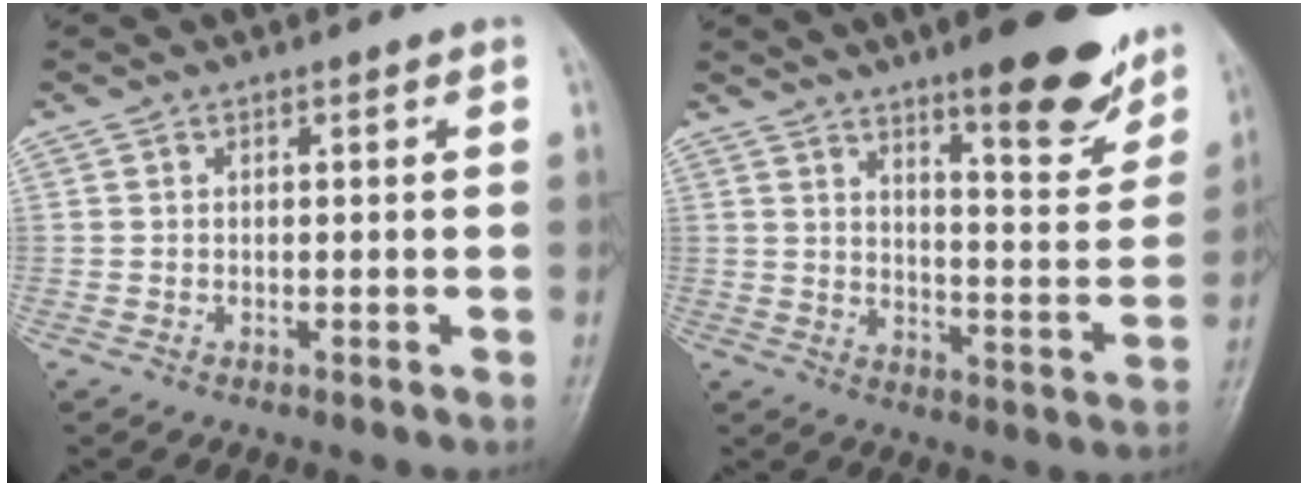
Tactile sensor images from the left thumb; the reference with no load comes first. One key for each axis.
{"total": 16.5, "fx": 11.2, "fy": 4.0, "fz": 11.4, "tx": -0.115, "ty": -0.068, "tz": 0.163}